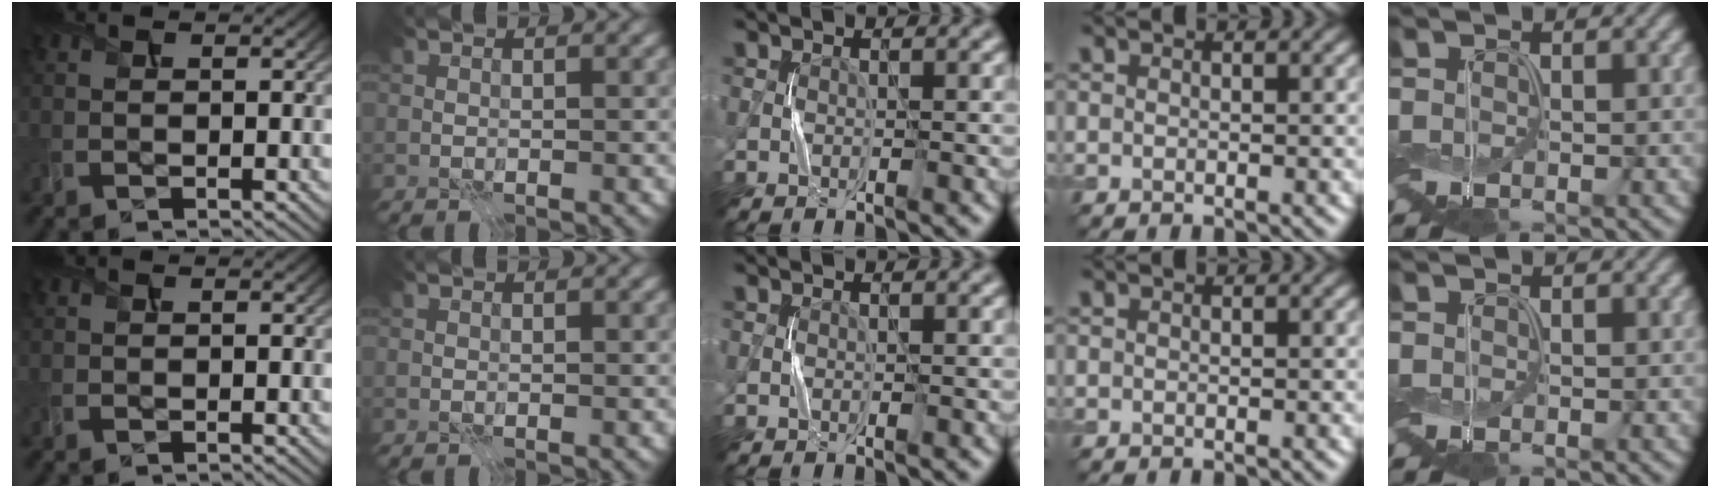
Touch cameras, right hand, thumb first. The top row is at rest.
{}